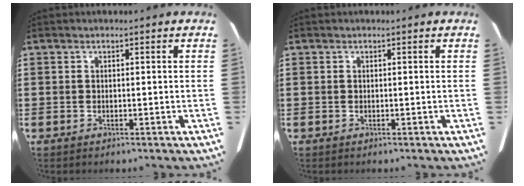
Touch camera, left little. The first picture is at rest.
{"total": 0.0}